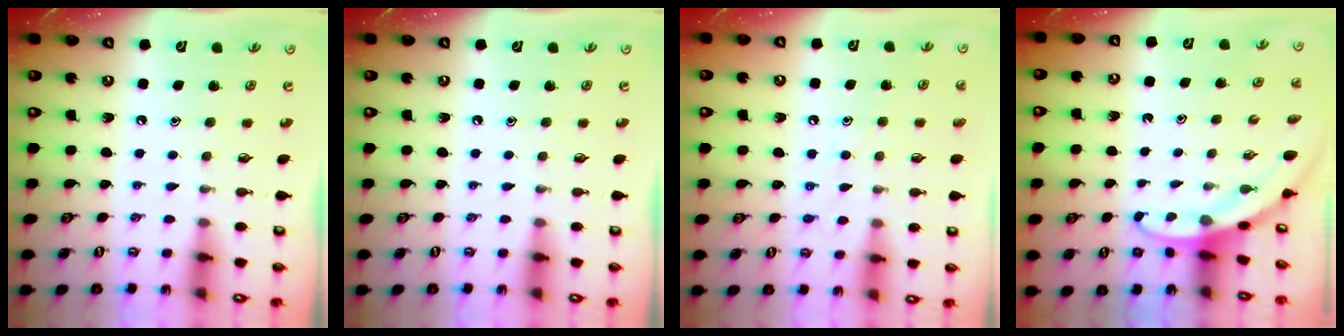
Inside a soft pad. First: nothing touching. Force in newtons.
{"total": 0.0}
{"total": 7.1, "press": 7.1, "slide": 0.6}
{"total": 2.8, "press": 2.8, "slide": 0.1}